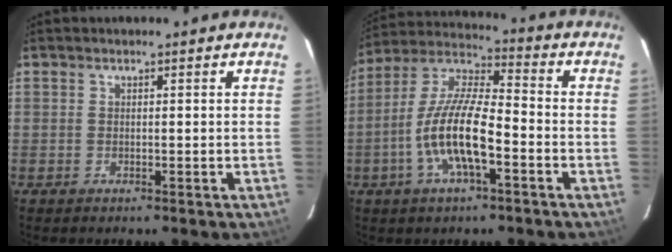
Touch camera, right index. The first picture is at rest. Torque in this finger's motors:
{"motor_torque": [1.81, -0.32, 1.05, 0.21]}